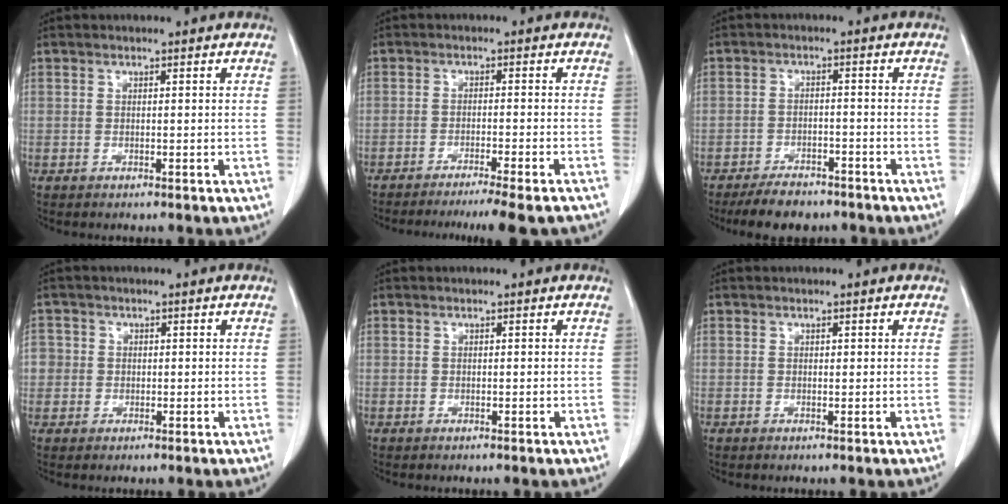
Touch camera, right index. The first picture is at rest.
{"total": 11.5, "force": [-10.0, -0.4, 5.5], "torque": [-0.051, -0.028, -0.133]}
{"total": 6.1, "force": [-5.1, 2.6, 2.2], "torque": [-0.036, -0.003, -0.082]}
{"total": 3.0, "force": [0.1, 3.0, 0.3], "torque": [0.007, 0.006, -0.001]}
{"total": 0.0}
{"total": 0.0}